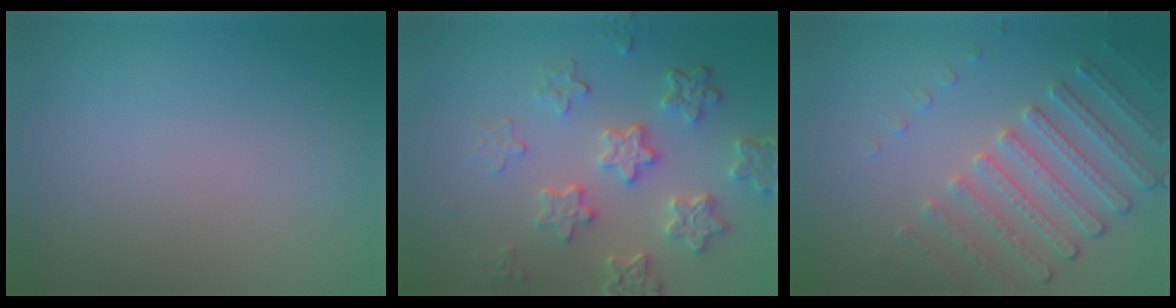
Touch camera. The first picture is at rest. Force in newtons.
{"total": 5.7, "press": 4.3, "slide": 3.8}
{"total": 4.0, "press": 3.8, "slide": 1.4}